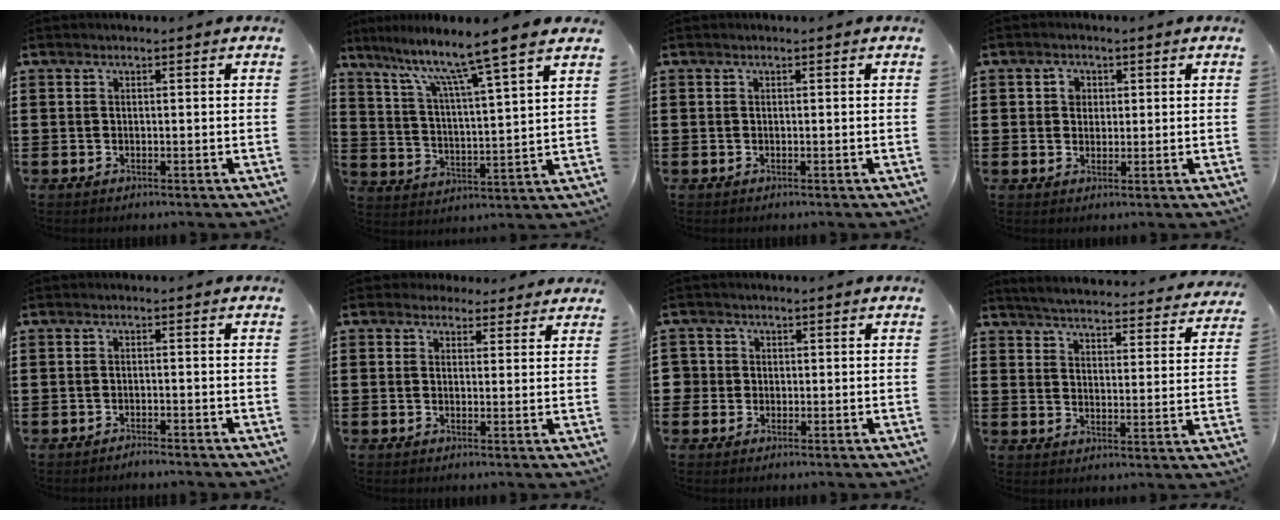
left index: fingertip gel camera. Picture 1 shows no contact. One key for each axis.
{"total": 9.3, "fx": 7.4, "fy": -1.1, "fz": 5.4, "tx": -0.126, "ty": -0.053, "tz": 0.113}
{"total": 0.0}
{"total": 2.2, "fx": 0.6, "fy": 2.0, "fz": 0.8, "tx": -0.025, "ty": 0.010, "tz": 0.009}
{"total": 1.4, "fx": -1.4, "fy": 0.0, "fz": 0.2, "tx": -0.006, "ty": 0.003, "tz": -0.029}
{"total": 2.7, "fx": 2.1, "fy": 1.6, "fz": 0.4, "tx": -0.010, "ty": 0.002, "tz": 0.039}
{"total": 2.1, "fx": -0.1, "fy": 2.1, "fz": 0.1, "tx": -0.014, "ty": 0.008, "tz": -0.005}
{"total": 4.6, "fx": 4.5, "fy": -0.2, "fz": 0.7, "tx": -0.036, "ty": -0.032, "tz": 0.075}